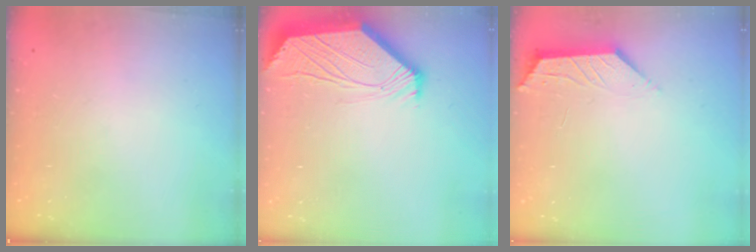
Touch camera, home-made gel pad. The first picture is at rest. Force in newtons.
{"total": 2.6, "press": 2.6, "slide": 0.5}
{"total": 1.9, "press": 1.9, "slide": 0.4}